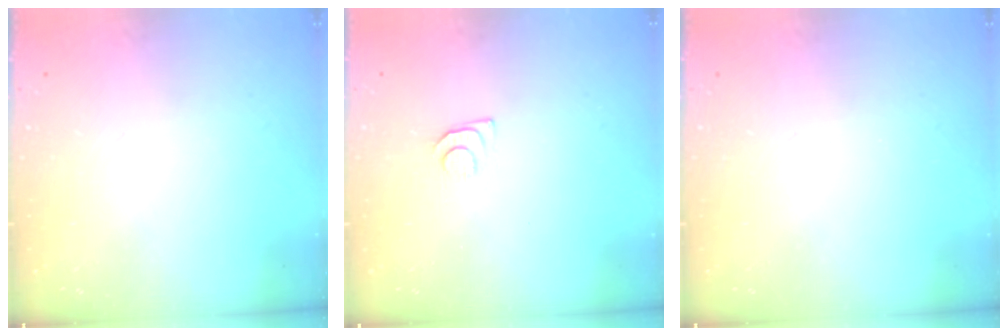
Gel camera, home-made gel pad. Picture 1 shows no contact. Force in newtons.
{"total": 5.4, "press": 5.4, "slide": 0.7}
{"total": 0.0}